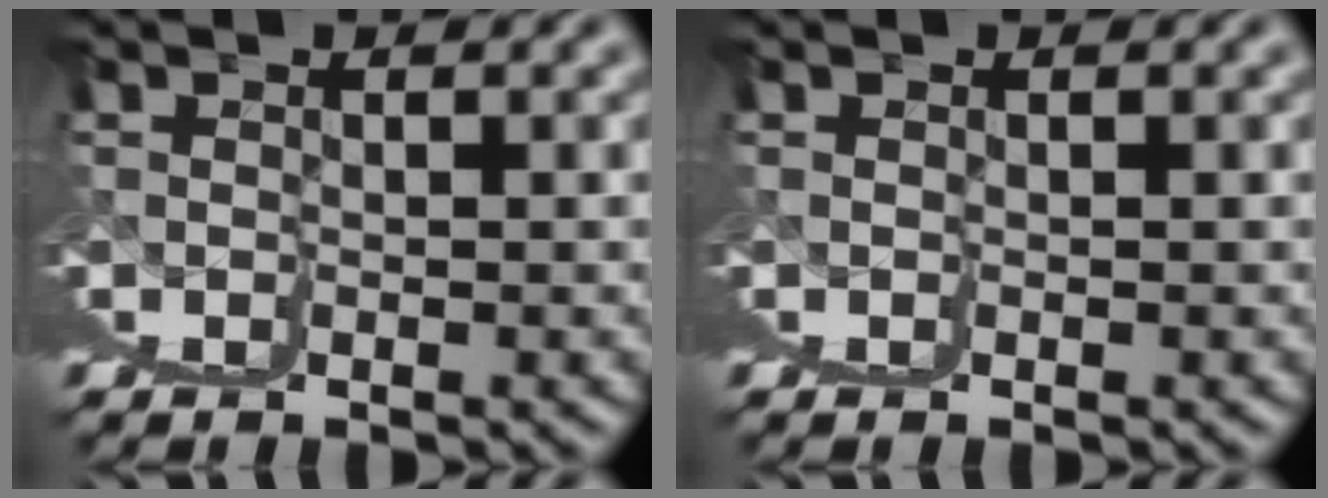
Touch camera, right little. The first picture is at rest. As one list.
[{"total": 0.0}]